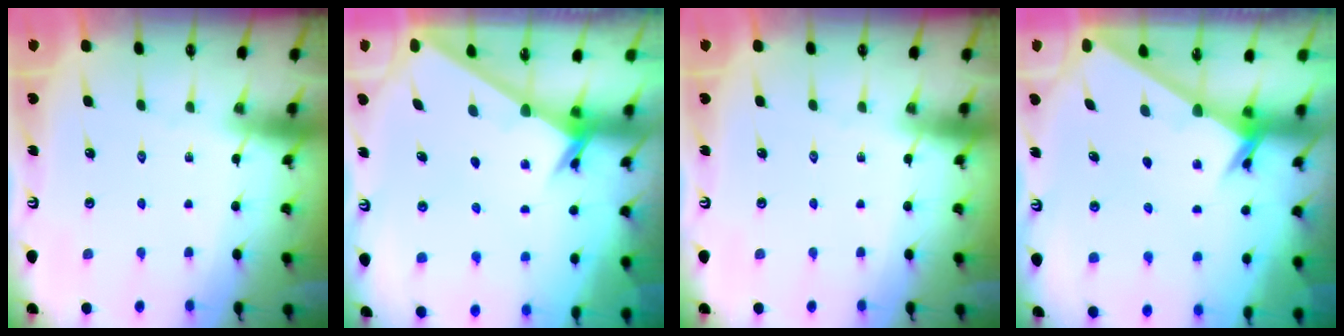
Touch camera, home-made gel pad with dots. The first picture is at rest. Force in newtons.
{"total": 2.3, "press": 2.3, "slide": 0.2}
{"total": 0.0}
{"total": 2.3, "press": 2.3, "slide": 0.2}